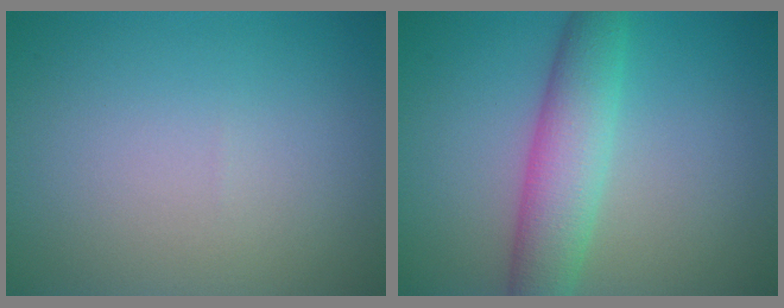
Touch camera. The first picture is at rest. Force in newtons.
{"total": 5.3, "press": 5.3, "slide": 0.1}